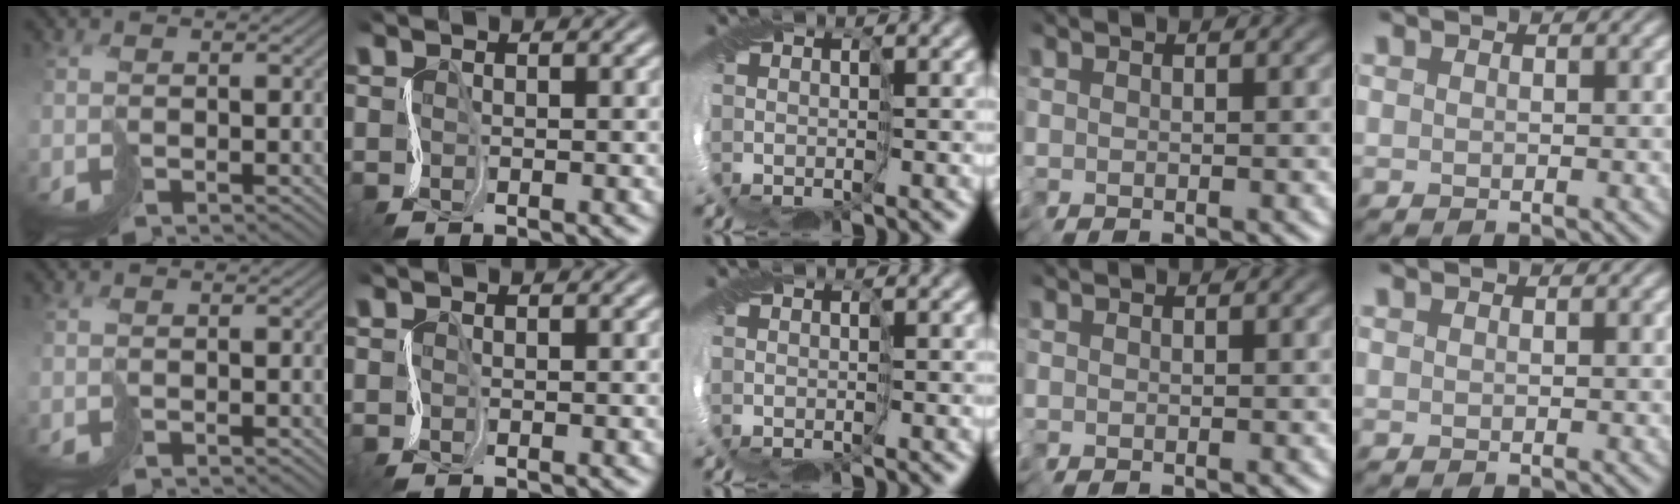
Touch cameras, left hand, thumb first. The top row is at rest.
{}